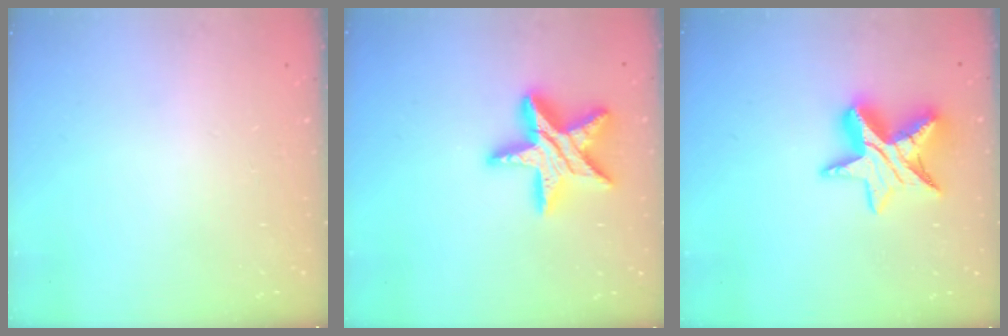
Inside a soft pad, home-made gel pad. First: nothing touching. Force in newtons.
{"total": 17.2, "press": 17.2, "slide": 1.1}
{"total": 13.5, "press": 13.4, "slide": 1.1}